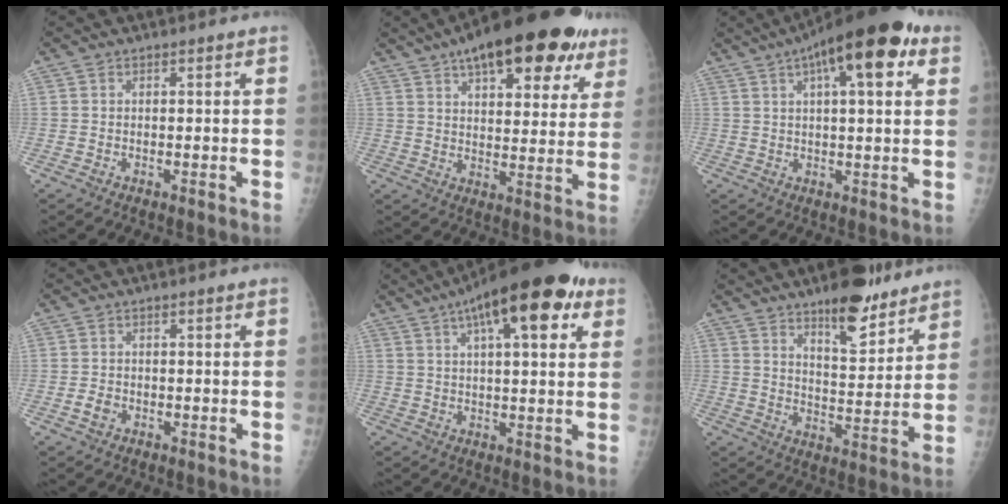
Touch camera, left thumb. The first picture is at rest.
{"total": 23.5, "force": [13.5, 9.8, 16.6], "torque": [-0.209, -0.012, 0.191]}
{"total": 16.2, "force": [7.3, 5.3, 13.4], "torque": [-0.183, 0.010, 0.102]}
{"total": 1.9, "force": [-1.0, 1.4, 0.7], "torque": [-0.010, 0.007, -0.018]}
{"total": 18.0, "force": [8.8, 6.0, 14.5], "torque": [-0.202, 0.004, 0.128]}
{"total": 12.5, "force": [9.0, 4.1, 7.6], "torque": [-0.086, -0.064, 0.142]}